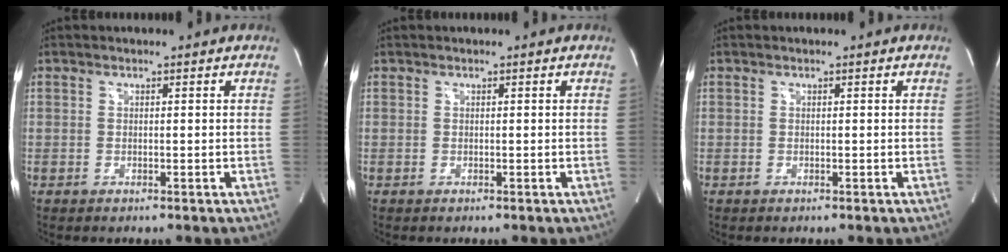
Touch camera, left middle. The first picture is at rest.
{"total": 0.0}
{"total": 0.0}